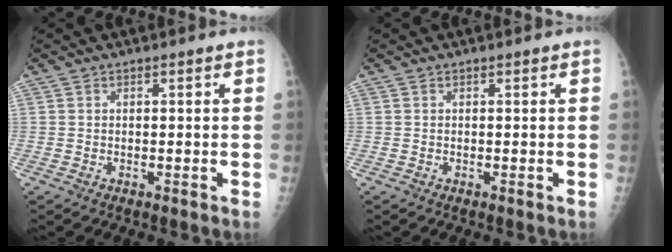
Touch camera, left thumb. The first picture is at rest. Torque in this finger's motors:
{"motor_torque": [0.00, 0.00, 0.00, 0.00, 0.00]}